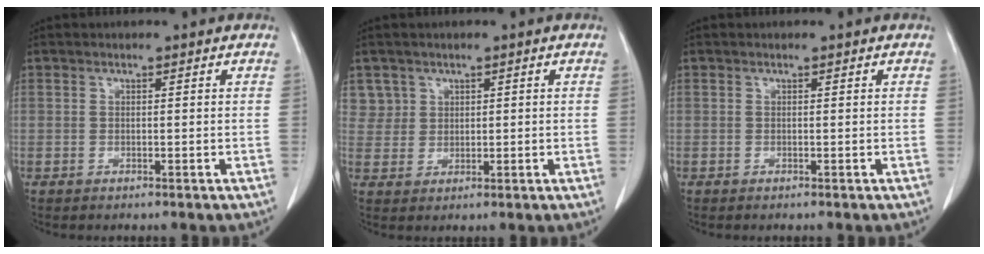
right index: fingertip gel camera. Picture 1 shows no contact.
{"total": 3.4, "force": [1.8, 2.8, -0.4], "torque": [0.023, 0.003, 0.031]}
{"total": 0.0}